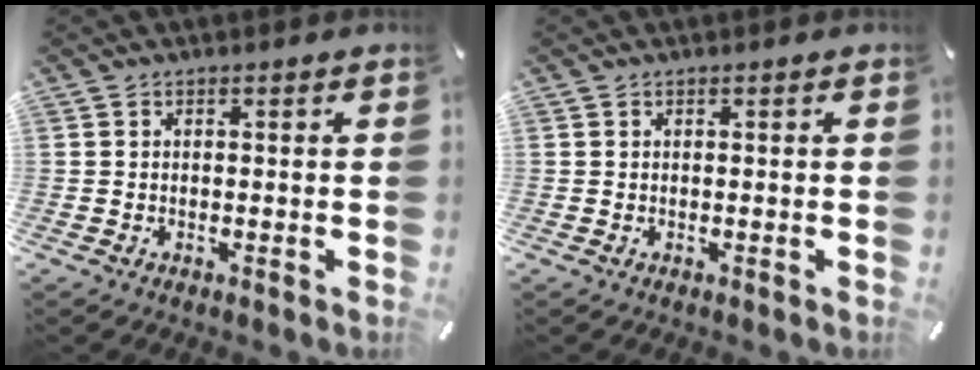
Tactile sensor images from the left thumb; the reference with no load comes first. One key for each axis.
{"total": 0.0}